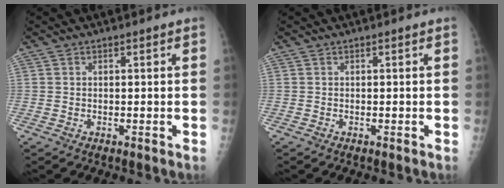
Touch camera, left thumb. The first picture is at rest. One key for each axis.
{"total": 0.0}